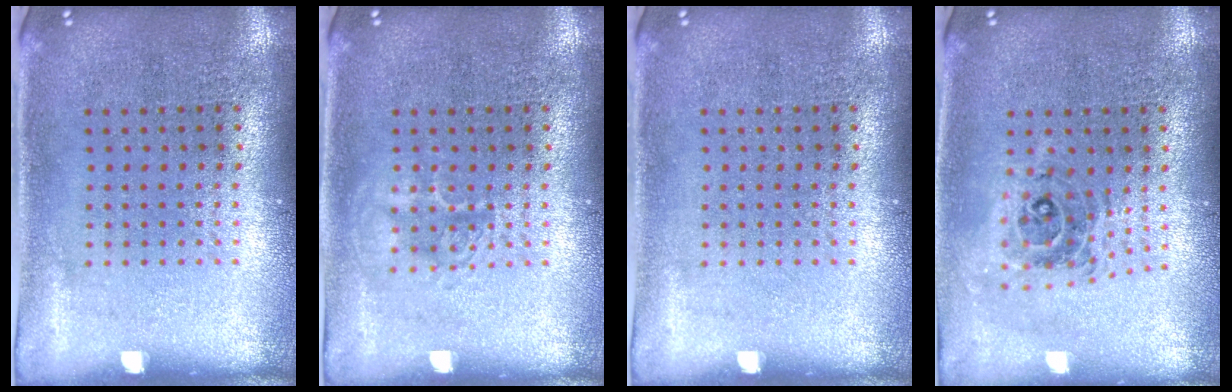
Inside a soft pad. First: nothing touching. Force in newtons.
{"total": 1.7, "press": 1.6, "slide": 0.3}
{"total": 0.0}
{"total": 0.7, "press": 0.7, "slide": 0.2}